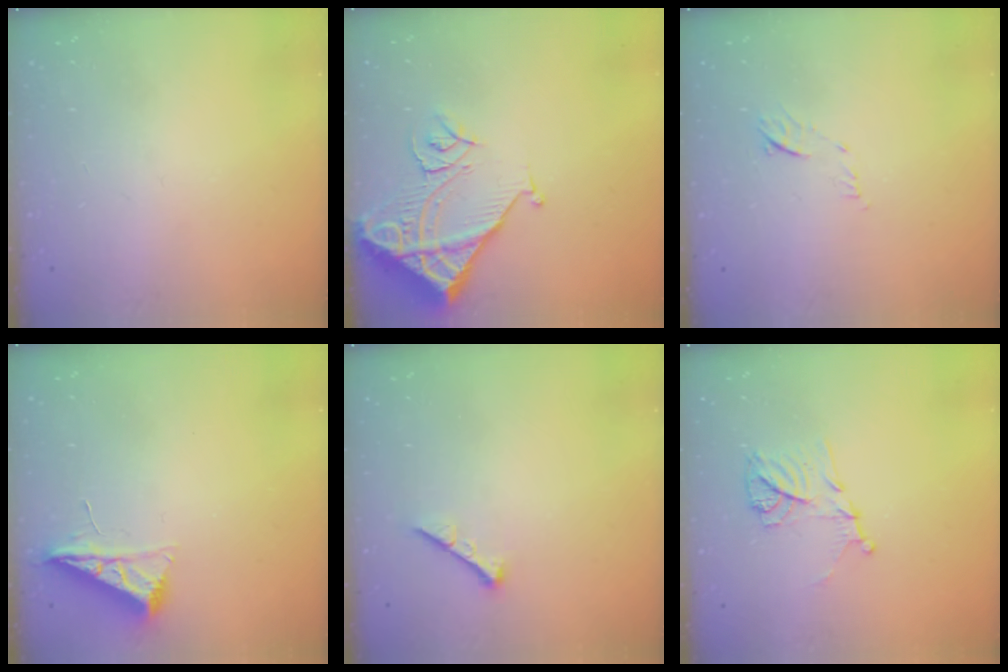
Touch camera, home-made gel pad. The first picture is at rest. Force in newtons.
{"total": 12.1, "press": 12.0, "slide": 1.6}
{"total": 8.0, "press": 7.9, "slide": 1.0}
{"total": 7.0, "press": 6.9, "slide": 0.8}
{"total": 0.0}
{"total": 11.4, "press": 11.4, "slide": 0.3}